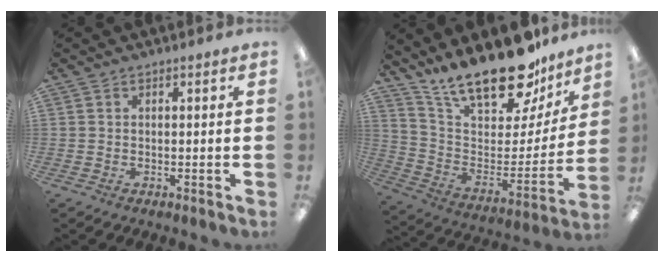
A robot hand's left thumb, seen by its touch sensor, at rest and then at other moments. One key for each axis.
{"total": 23.4, "fx": 18.8, "fy": 8.0, "fz": 11.4, "tx": -0.175, "ty": -0.137, "tz": 0.324}